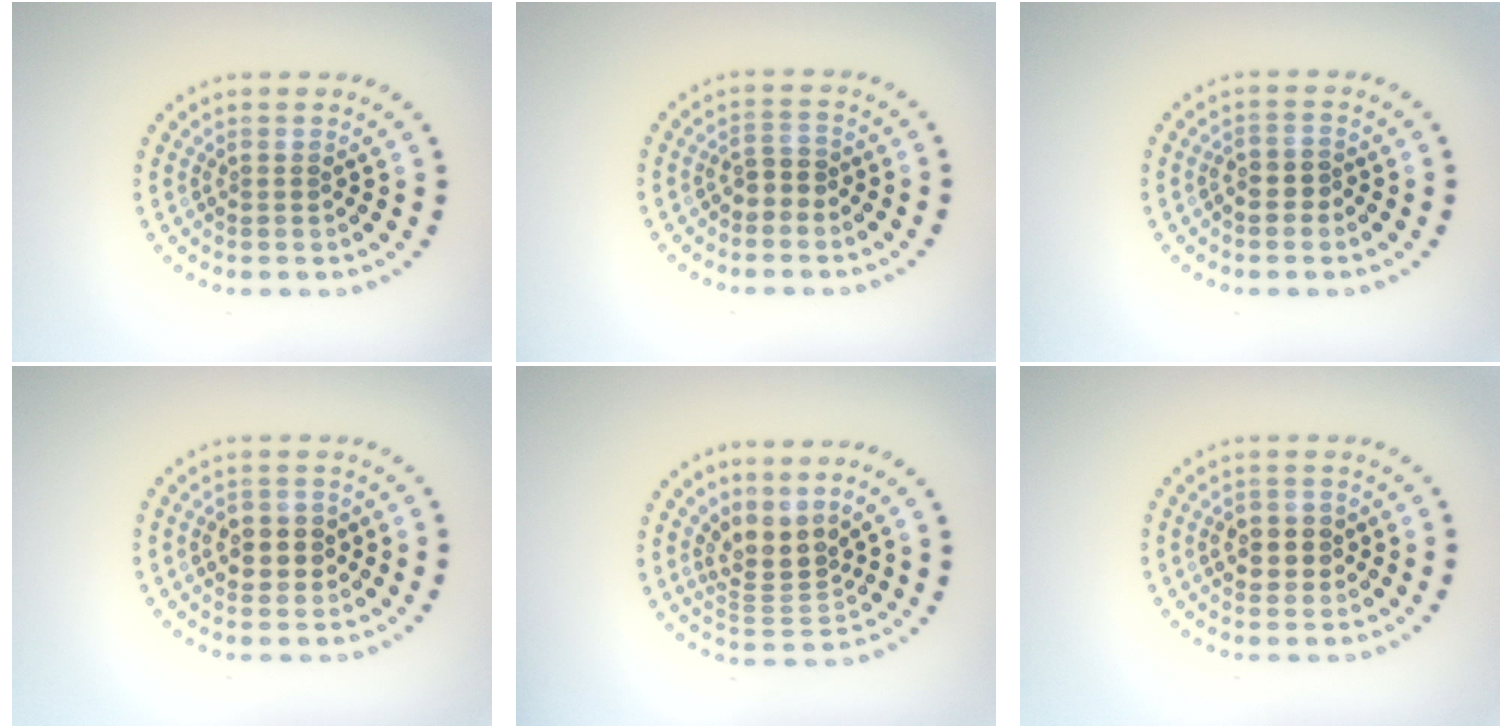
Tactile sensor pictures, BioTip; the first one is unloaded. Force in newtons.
{"total": 1.9, "press": 1.7, "slide": 0.7}
{"total": 1.4, "press": 1.2, "slide": 0.6}
{"total": 2.9, "press": 2.9, "slide": 0.6}
{"total": 3.4, "press": 2.4, "slide": 2.4}
{"total": 2.9, "press": 2.9, "slide": 0.6}